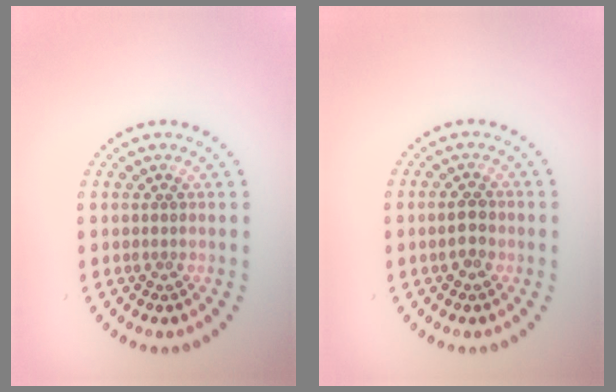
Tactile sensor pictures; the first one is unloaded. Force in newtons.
{"total": 2.0, "press": 2.0, "slide": 0.1}